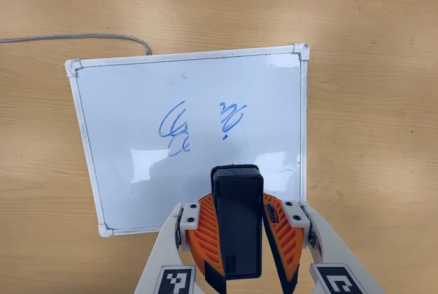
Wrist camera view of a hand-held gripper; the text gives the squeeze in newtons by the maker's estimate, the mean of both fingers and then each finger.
{"total": 9.5, "left": 9.1, "right": 9.9}